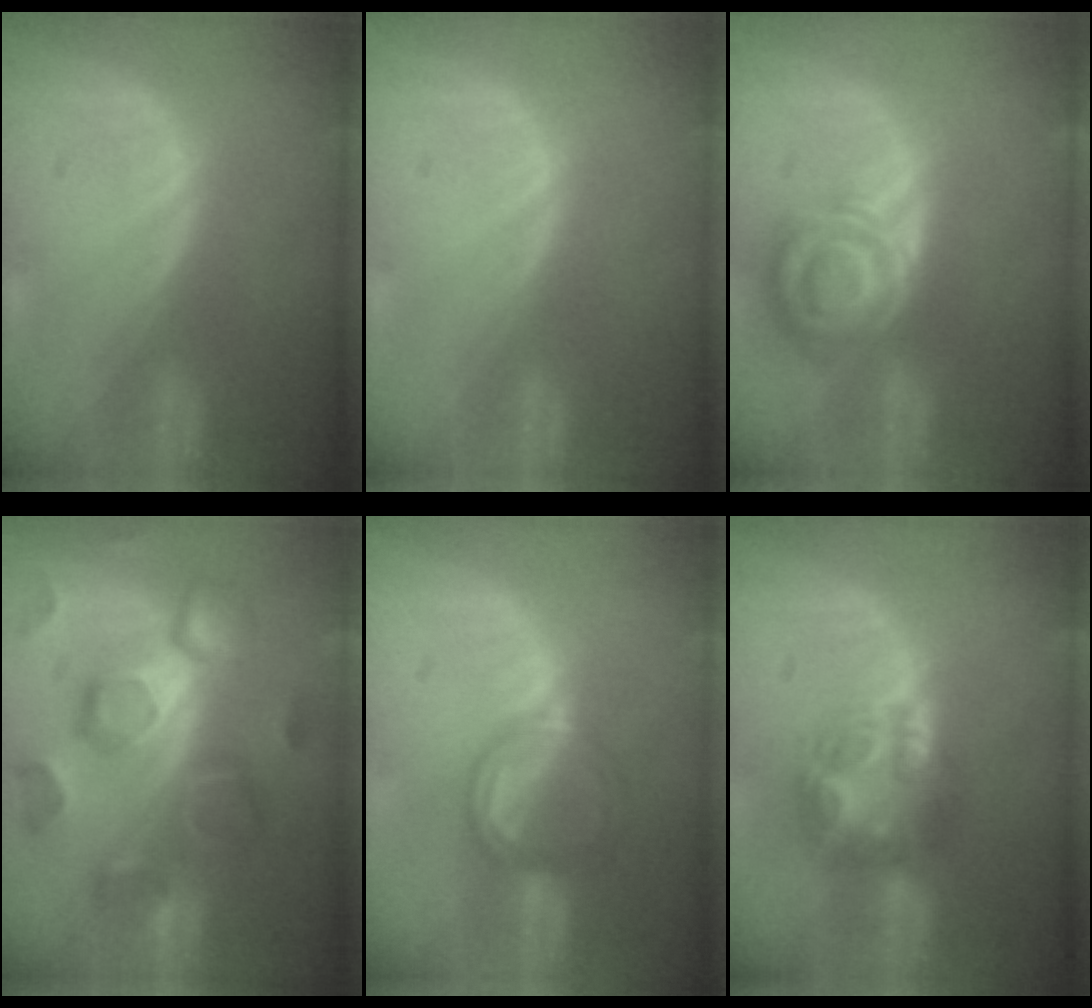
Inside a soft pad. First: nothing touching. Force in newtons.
{"total": 0.0}
{"total": 8.4, "press": 7.2, "slide": 4.2}
{"total": 11.8, "press": 11.7, "slide": 1.0}
{"total": 5.4, "press": 5.1, "slide": 1.7}
{"total": 7.8, "press": 6.7, "slide": 4.1}